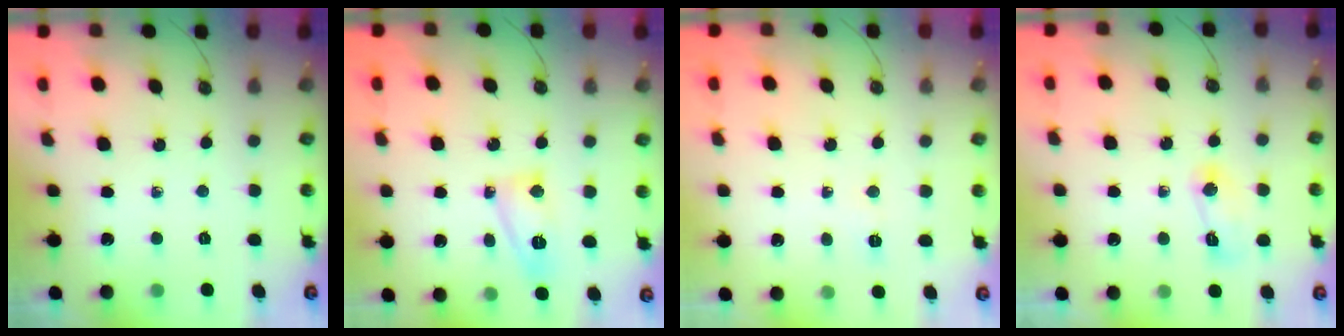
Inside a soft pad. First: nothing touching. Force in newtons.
{"total": 8.0, "press": 7.9, "slide": 0.6}
{"total": 4.9, "press": 3.1, "slide": 3.8}
{"total": 5.5, "press": 5.4, "slide": 0.7}